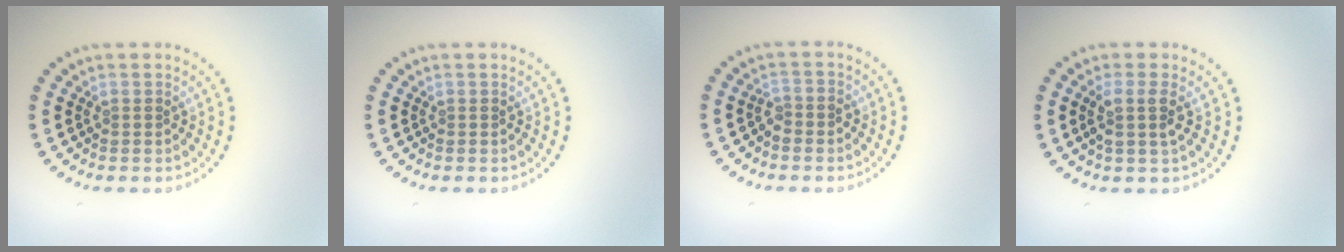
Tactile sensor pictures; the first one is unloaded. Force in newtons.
{"total": 0.0}
{"total": 1.2, "press": 1.1, "slide": 0.6}
{"total": 2.1, "press": 1.7, "slide": 1.3}